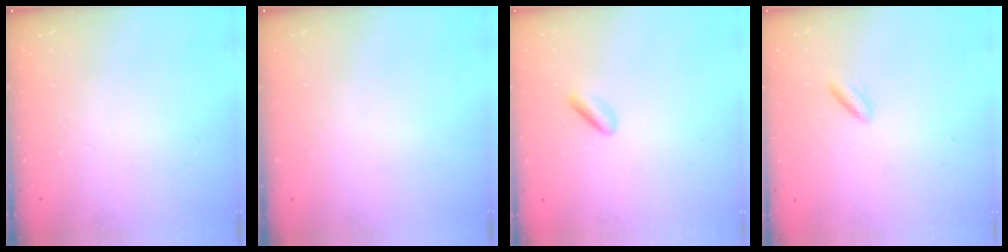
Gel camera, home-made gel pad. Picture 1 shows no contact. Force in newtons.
{"total": 0.0}
{"total": 1.8, "press": 1.5, "slide": 0.9}
{"total": 2.6, "press": 2.5, "slide": 0.9}